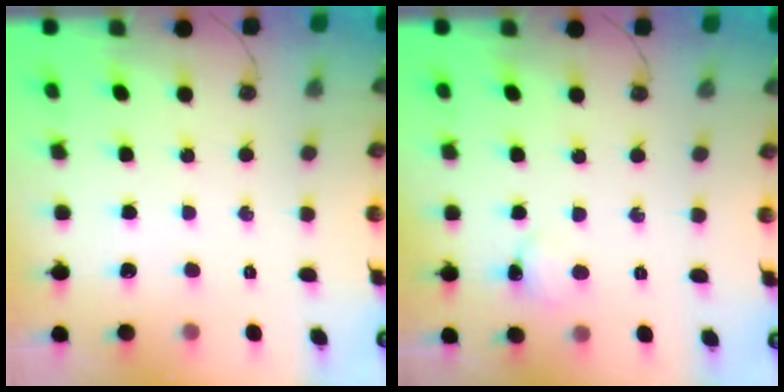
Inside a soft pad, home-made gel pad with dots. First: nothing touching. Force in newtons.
{"total": 1.7, "press": 1.6, "slide": 0.4}